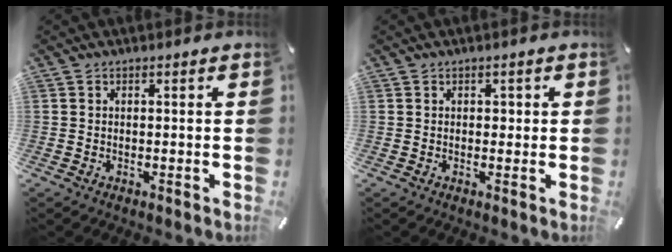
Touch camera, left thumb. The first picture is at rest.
{"total": 0.9, "force": [0.1, 0.9, 0.3], "torque": [0.002, 0.001, -0.001]}